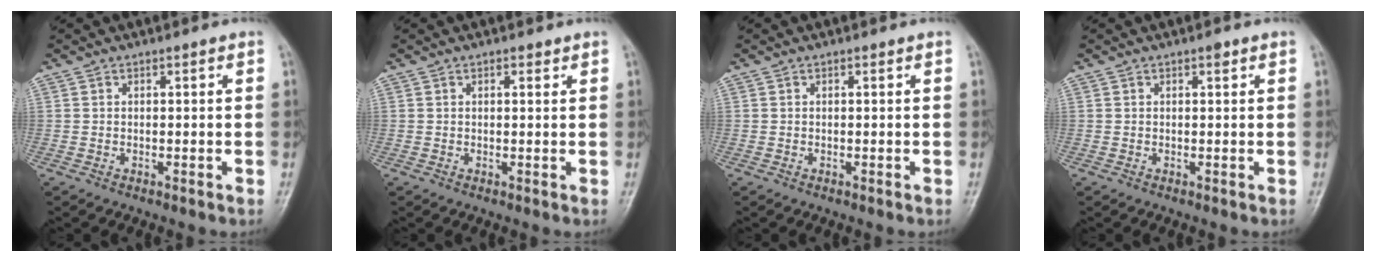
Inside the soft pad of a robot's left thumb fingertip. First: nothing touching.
{"total": 1.1, "force": [0.6, 0.5, 0.7], "torque": [-0.007, -0.002, 0.007]}
{"total": 0.0}
{"total": 1.0, "force": [0.6, 0.4, 0.7], "torque": [-0.008, 0.000, 0.006]}